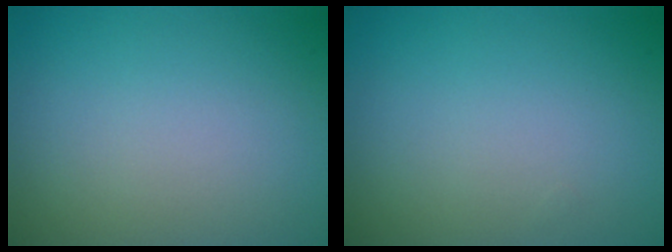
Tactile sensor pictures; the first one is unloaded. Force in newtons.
{"total": 0.0}